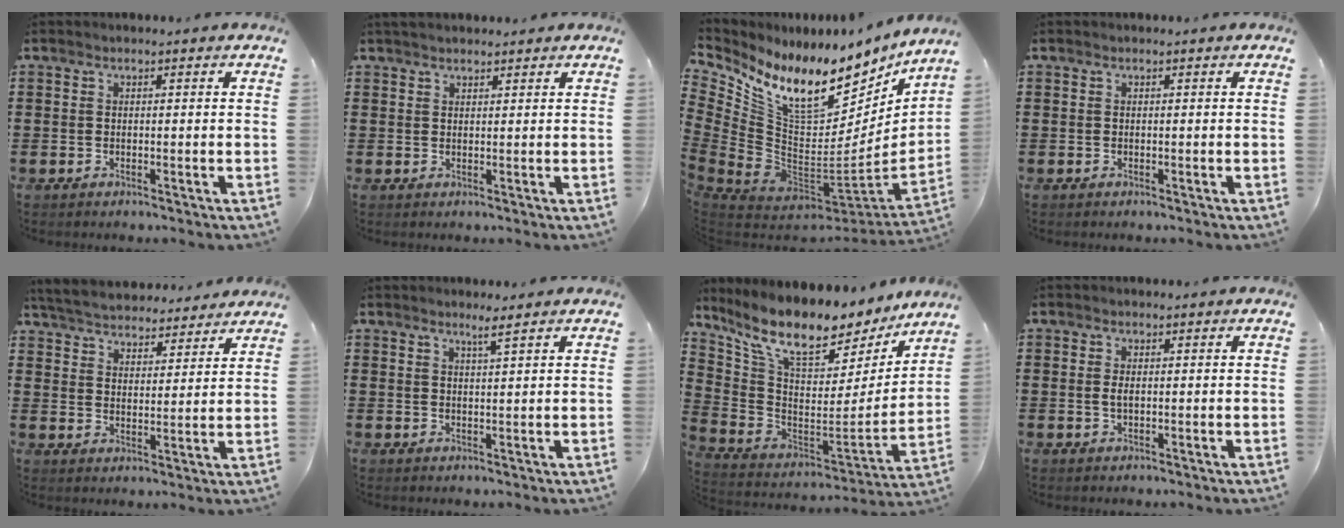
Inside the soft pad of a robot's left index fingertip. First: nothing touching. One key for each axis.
{"total": 1.5, "fx": 1.4, "fy": 0.4, "fz": 0.3, "tx": -0.007, "ty": 0.003, "tz": 0.028}
{"total": 12.7, "fx": 9.1, "fy": 5.3, "fz": 7.0, "tx": -0.153, "ty": -0.078, "tz": 0.159}
{"total": 0.0}
{"total": 5.0, "fx": 5.0, "fy": 0.6, "fz": 0.6, "tx": -0.037, "ty": -0.028, "tz": 0.086}
{"total": 2.0, "fx": 1.7, "fy": -0.3, "fz": 1.1, "tx": -0.024, "ty": -0.003, "tz": 0.030}
{"total": 10.7, "fx": 8.7, "fy": 3.0, "fz": 5.5, "tx": -0.133, "ty": -0.070, "tz": 0.149}
{"total": 1.5, "fx": 0.2, "fy": 0.6, "fz": 1.4, "tx": -0.029, "ty": 0.003, "tz": 0.002}